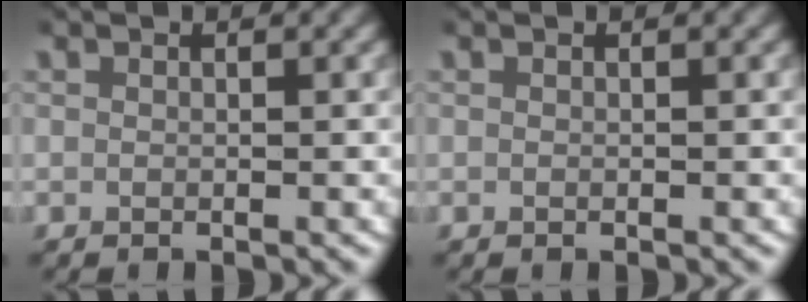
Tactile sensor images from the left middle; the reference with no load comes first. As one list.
[{"total": 0.0}]